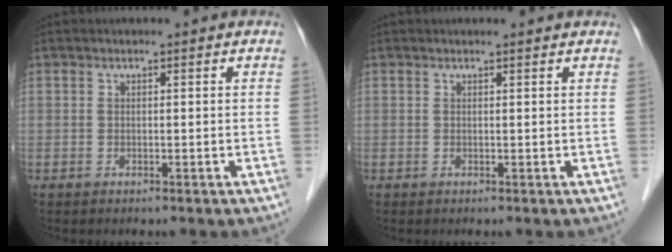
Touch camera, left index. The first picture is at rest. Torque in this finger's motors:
{"motor_torque": [0.18, -0.05, 0.05, -0.01]}